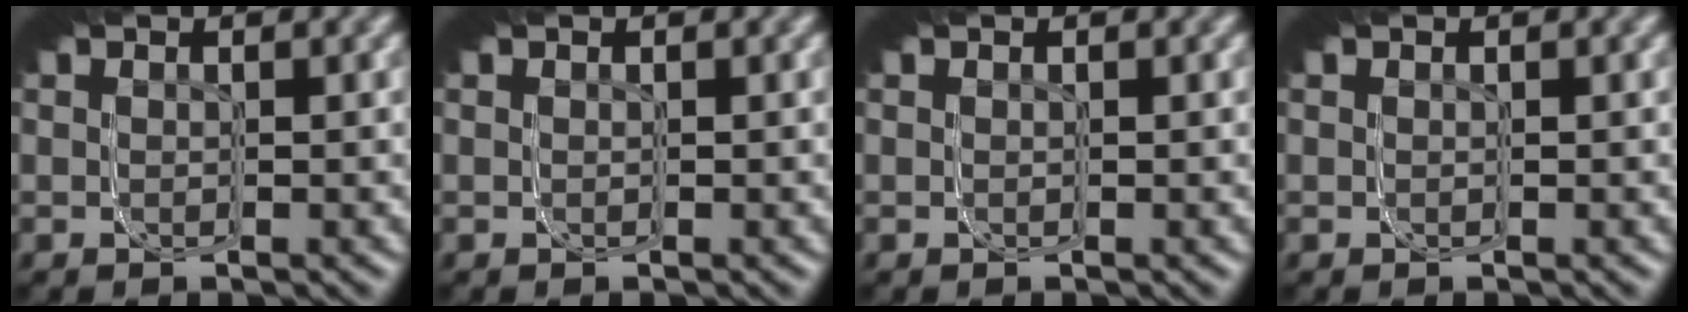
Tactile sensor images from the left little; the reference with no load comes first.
{"total": 0.0}
{"total": 0.0}
{"total": 0.0}